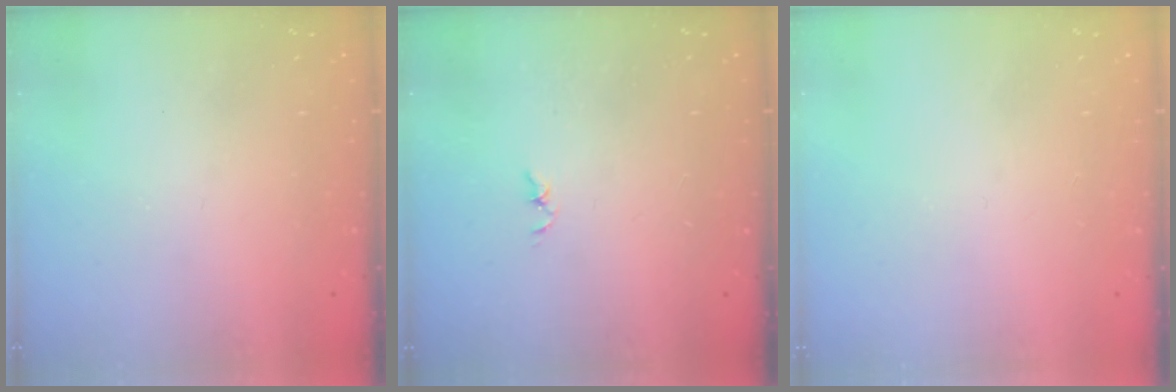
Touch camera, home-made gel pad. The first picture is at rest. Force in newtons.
{"total": 1.2, "press": 1.1, "slide": 0.2}
{"total": 0.0}